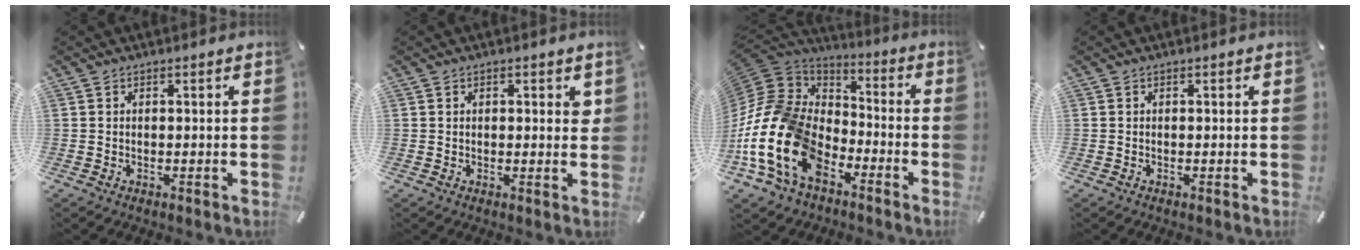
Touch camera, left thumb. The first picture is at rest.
{"total": 1.8, "force": [0.7, 0.9, 1.4], "torque": [-0.012, -0.002, 0.007]}
{"total": 20.6, "force": [-9.9, 13.7, 11.8], "torque": [-0.284, 0.021, -0.180]}
{"total": 0.0}